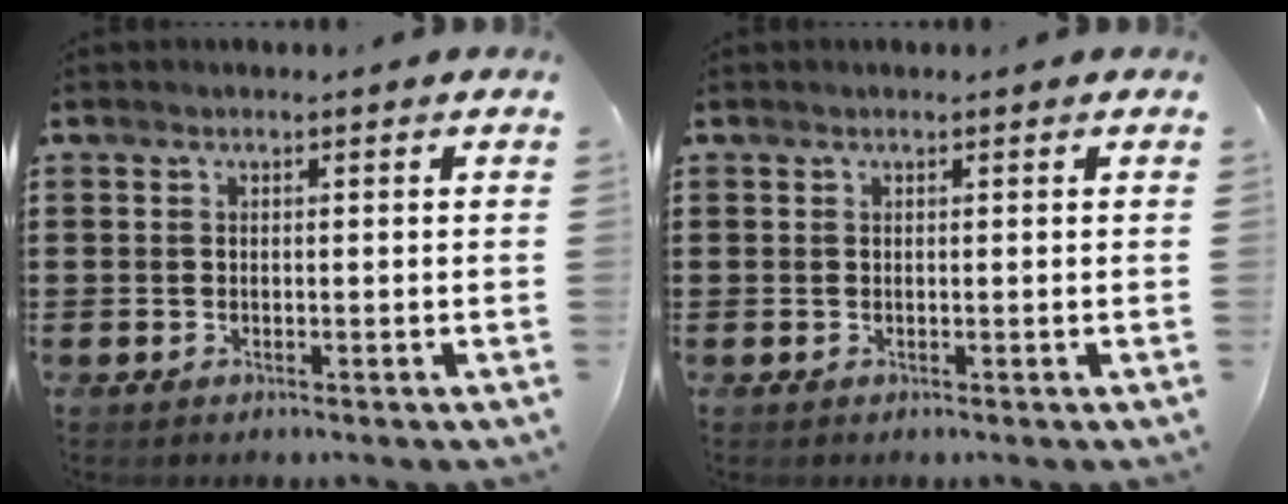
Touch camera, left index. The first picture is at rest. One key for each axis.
{"total": 0.0}